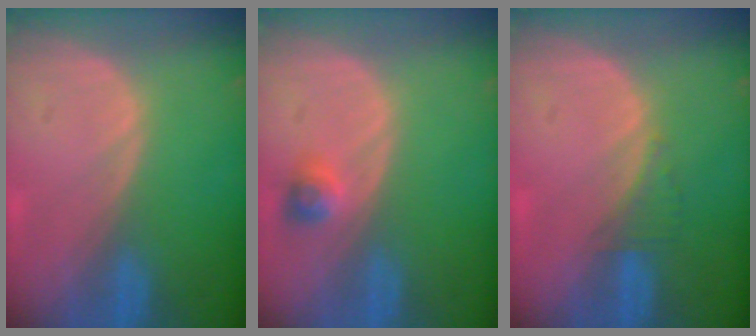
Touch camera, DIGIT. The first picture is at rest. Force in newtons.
{"total": 2.3, "press": 2.2, "slide": 0.7}
{"total": 1.7, "press": 1.6, "slide": 0.7}